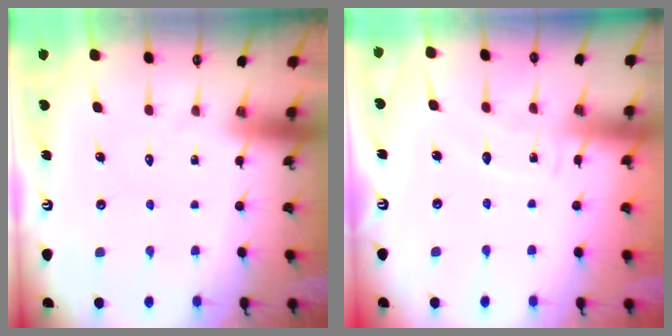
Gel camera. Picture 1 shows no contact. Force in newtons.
{"total": 5.3, "press": 5.3, "slide": 0.5}